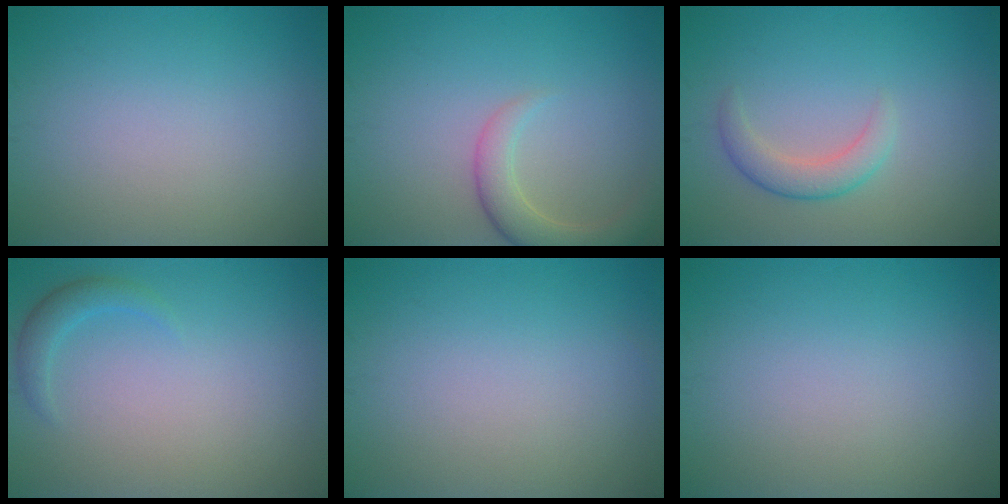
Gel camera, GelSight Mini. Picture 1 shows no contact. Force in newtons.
{"total": 3.4, "press": 3.4, "slide": 0.4}
{"total": 2.4, "press": 2.4, "slide": 0.2}
{"total": 1.6, "press": 1.6, "slide": 0.1}
{"total": 0.0}
{"total": 0.0}